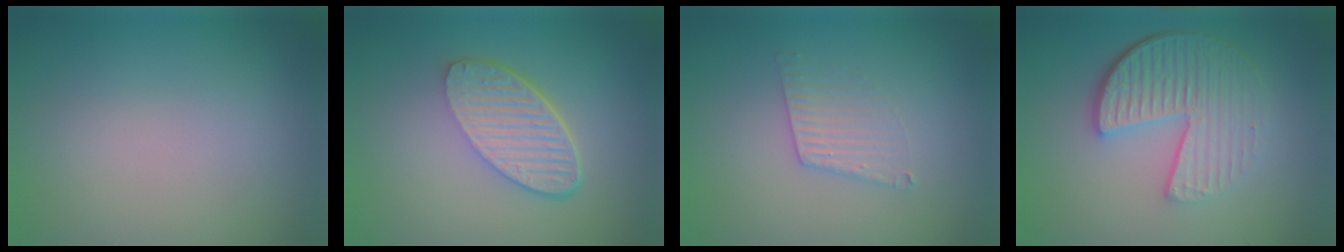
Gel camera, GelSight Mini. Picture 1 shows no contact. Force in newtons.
{"total": 5.9, "press": 4.2, "slide": 4.1}
{"total": 2.1, "press": 2.1, "slide": 0.3}
{"total": 6.1, "press": 4.4, "slide": 4.2}